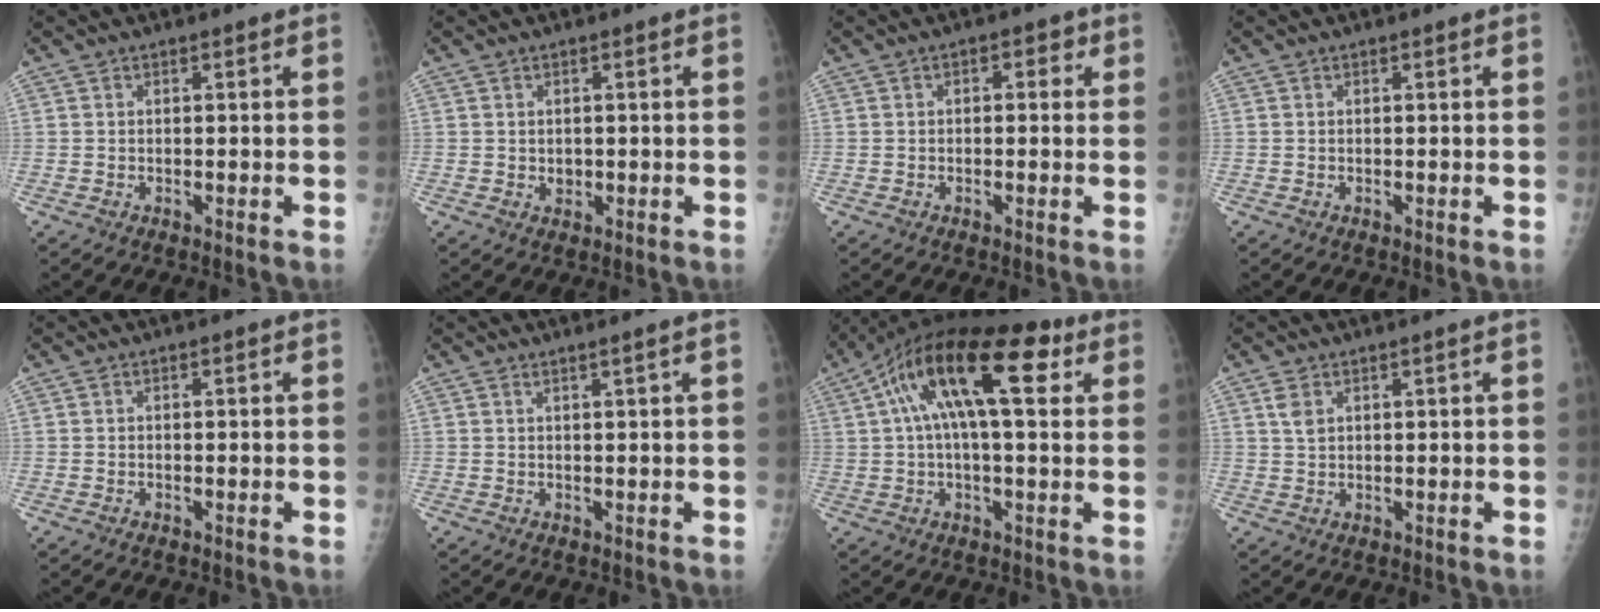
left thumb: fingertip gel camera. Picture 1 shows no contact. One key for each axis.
{"total": 1.5, "fx": 0.0, "fy": 1.3, "fz": 0.8, "tx": -0.008, "ty": 0.000, "tz": 0.006}
{"total": 2.8, "fx": 0.7, "fy": 1.8, "fz": 2.0, "tx": -0.005, "ty": 0.005, "tz": 0.002}
{"total": 0.0}
{"total": 0.0}
{"total": 1.3, "fx": 0.7, "fy": -0.6, "fz": 0.9, "tx": -0.027, "ty": -0.010, "tz": 0.020}
{"total": 17.4, "fx": 5.7, "fy": 6.7, "fz": 15.0, "tx": -0.250, "ty": 0.036, "tz": 0.086}
{"total": 2.3, "fx": 1.3, "fy": 0.9, "fz": 1.7, "tx": -0.039, "ty": 0.002, "tz": 0.034}